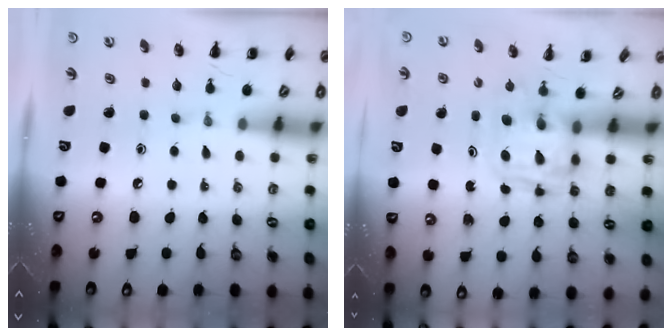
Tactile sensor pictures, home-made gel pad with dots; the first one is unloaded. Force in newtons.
{"total": 2.7, "press": 2.7, "slide": 0.2}